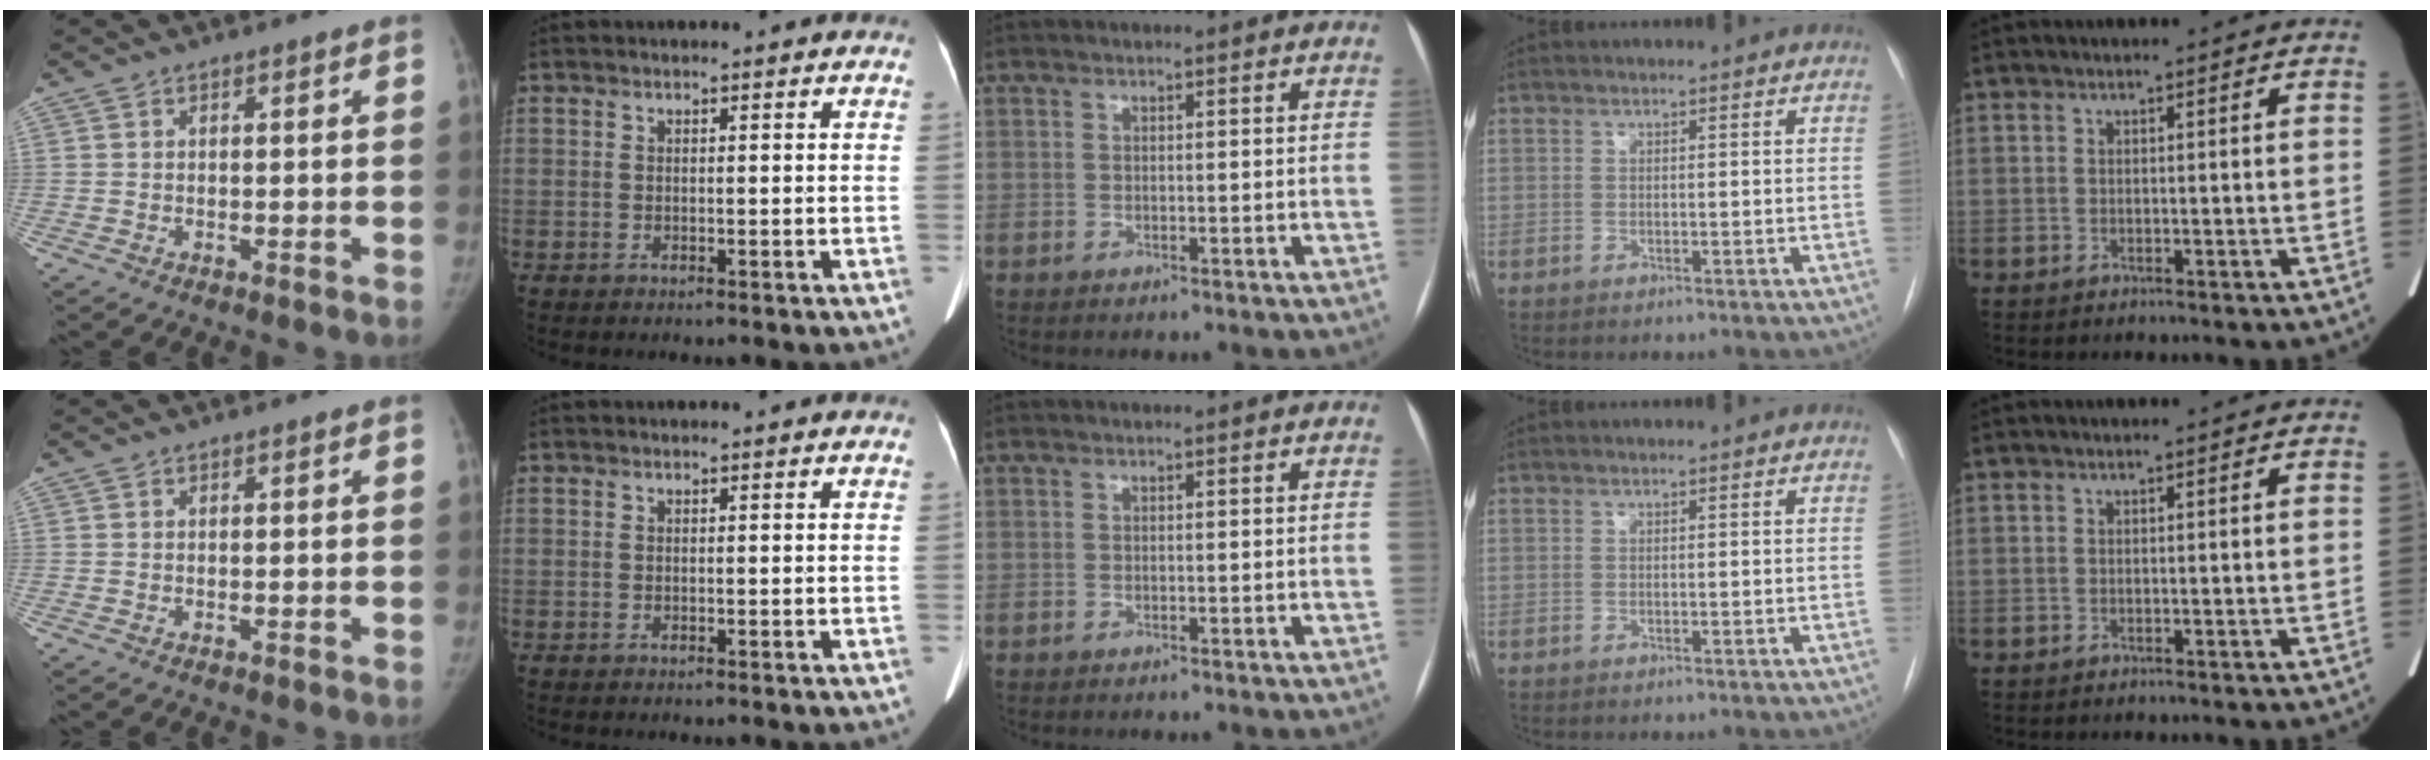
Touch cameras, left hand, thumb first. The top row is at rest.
{}